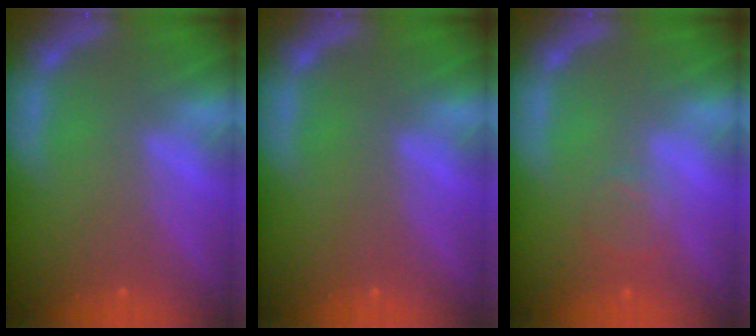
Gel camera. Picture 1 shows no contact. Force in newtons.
{"total": 0.0}
{"total": 2.0}